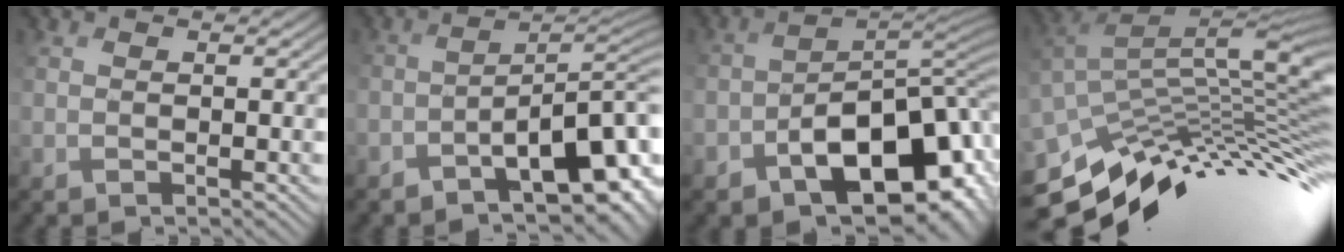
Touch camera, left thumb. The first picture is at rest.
{"total": 10.2, "force": [-6.6, 3.4, 6.9], "torque": [-0.101, -0.007, -0.086]}
{"total": 12.8, "force": [-6.7, 6.5, 8.8], "torque": [-0.132, -0.025, -0.102]}
{"total": 10.5, "force": [-4.4, 3.7, 8.8], "torque": [-0.198, -0.001, -0.069]}